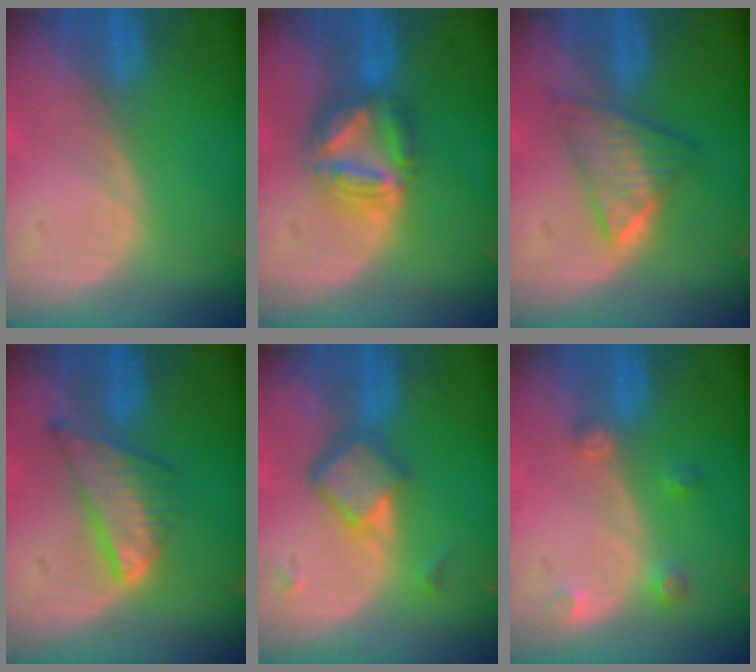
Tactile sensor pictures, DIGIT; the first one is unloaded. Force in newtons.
{"total": 7.7, "press": 6.6, "slide": 4.0}
{"total": 5.8, "press": 5.8, "slide": 0.7}
{"total": 7.8, "press": 6.6, "slide": 4.1}
{"total": 6.2, "press": 5.3, "slide": 3.2}
{"total": 2.6, "press": 2.6, "slide": 0.2}